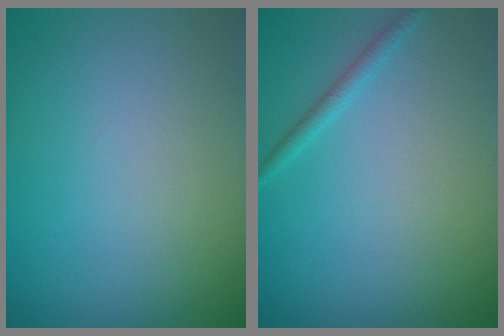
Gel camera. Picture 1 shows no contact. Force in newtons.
{"total": 1.1, "press": 1.1, "slide": 0.1}